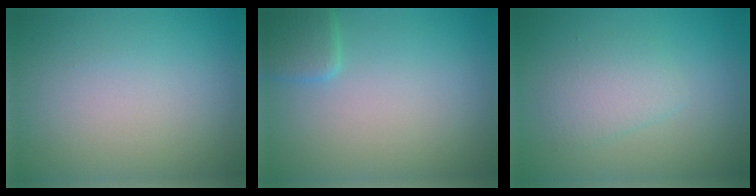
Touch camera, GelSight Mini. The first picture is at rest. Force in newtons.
{"total": 2.1, "press": 2.1, "slide": 0.1}
{"total": 2.3, "press": 2.3, "slide": 0.0}